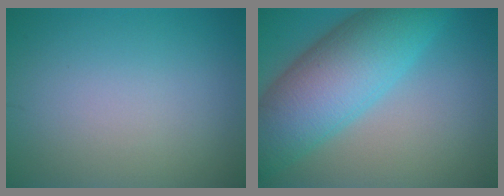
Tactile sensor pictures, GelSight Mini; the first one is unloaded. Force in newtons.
{"total": 10.3, "press": 10.3, "slide": 0.2}